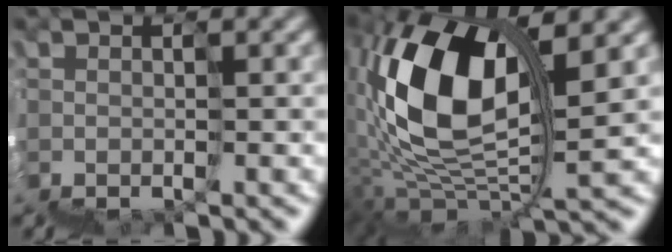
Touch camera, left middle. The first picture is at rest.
{"total": 9.1, "force": [5.3, 3.1, 6.7], "torque": [-0.149, 0.039, 0.086]}